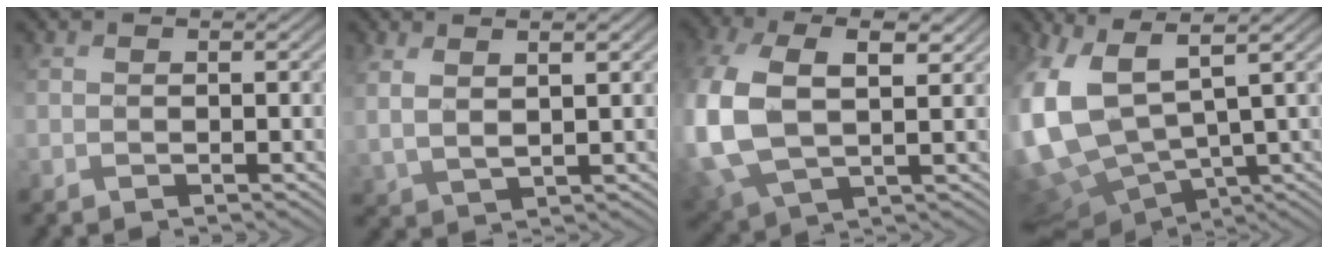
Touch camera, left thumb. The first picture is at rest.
{"total": 3.8, "force": [3.0, 0.6, 2.2], "torque": [-0.037, 0.013, 0.055]}
{"total": 12.0, "force": [1.9, 7.4, 9.2], "torque": [-0.251, 0.002, 0.046]}
{"total": 12.8, "force": [2.5, 7.6, 10.1], "torque": [-0.288, -0.014, 0.061]}